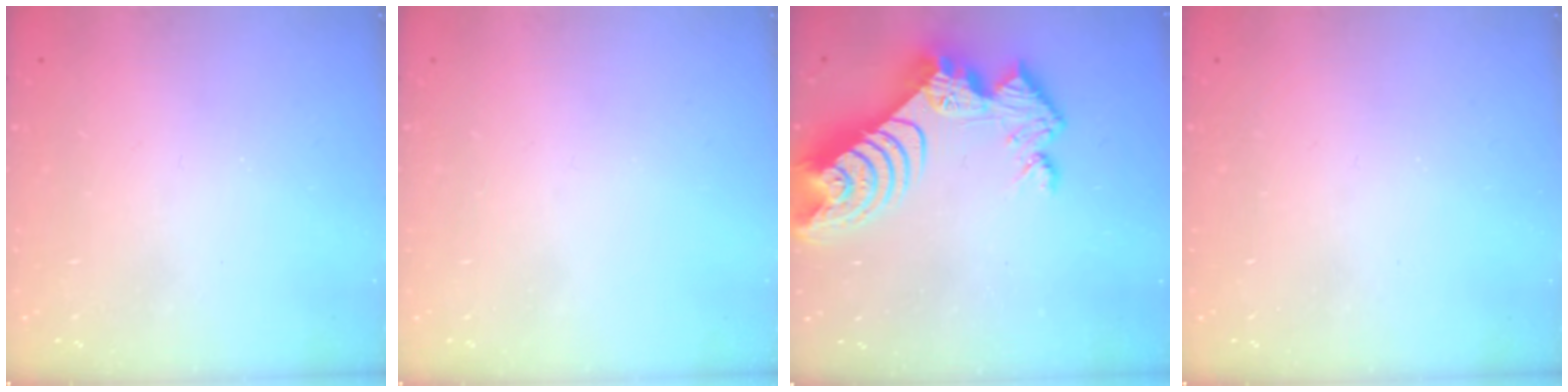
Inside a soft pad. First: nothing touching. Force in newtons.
{"total": 0.0}
{"total": 16.6, "press": 16.6, "slide": 1.4}
{"total": 0.0}